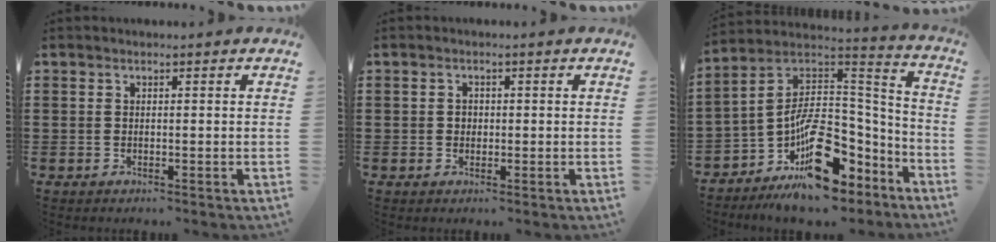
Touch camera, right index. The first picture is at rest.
{"total": 1.1, "force": [0.0, 1.0, 0.5], "torque": [-0.013, 0.005, 0.000]}
{"total": 12.4, "force": [-6.9, 6.4, 8.1], "torque": [-0.135, -0.009, -0.124]}